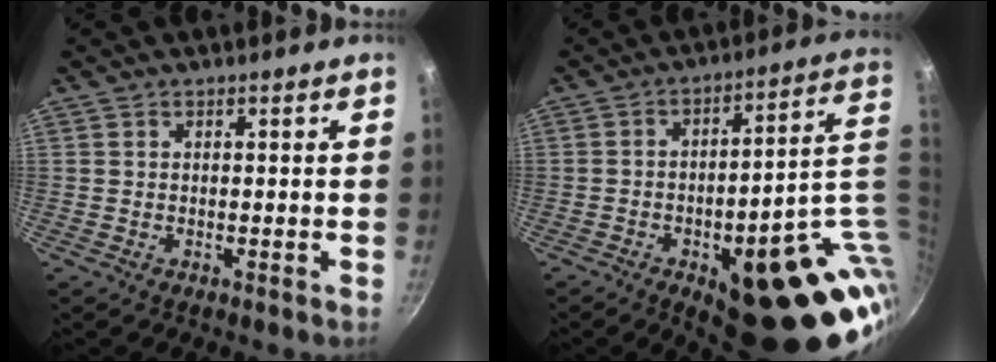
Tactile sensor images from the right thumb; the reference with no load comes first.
{"total": 26.6, "force": [-3.9, 10.6, 24.2], "torque": [-0.241, 0.004, -0.030]}